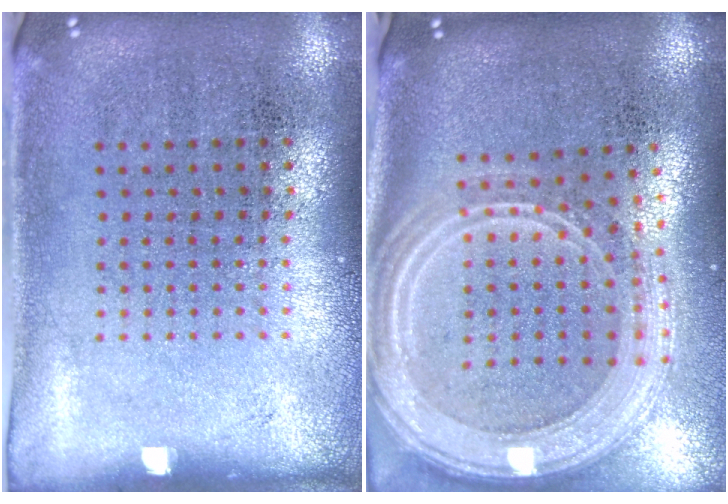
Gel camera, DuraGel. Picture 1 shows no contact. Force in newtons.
{"total": 3.1, "press": 2.5, "slide": 1.8}